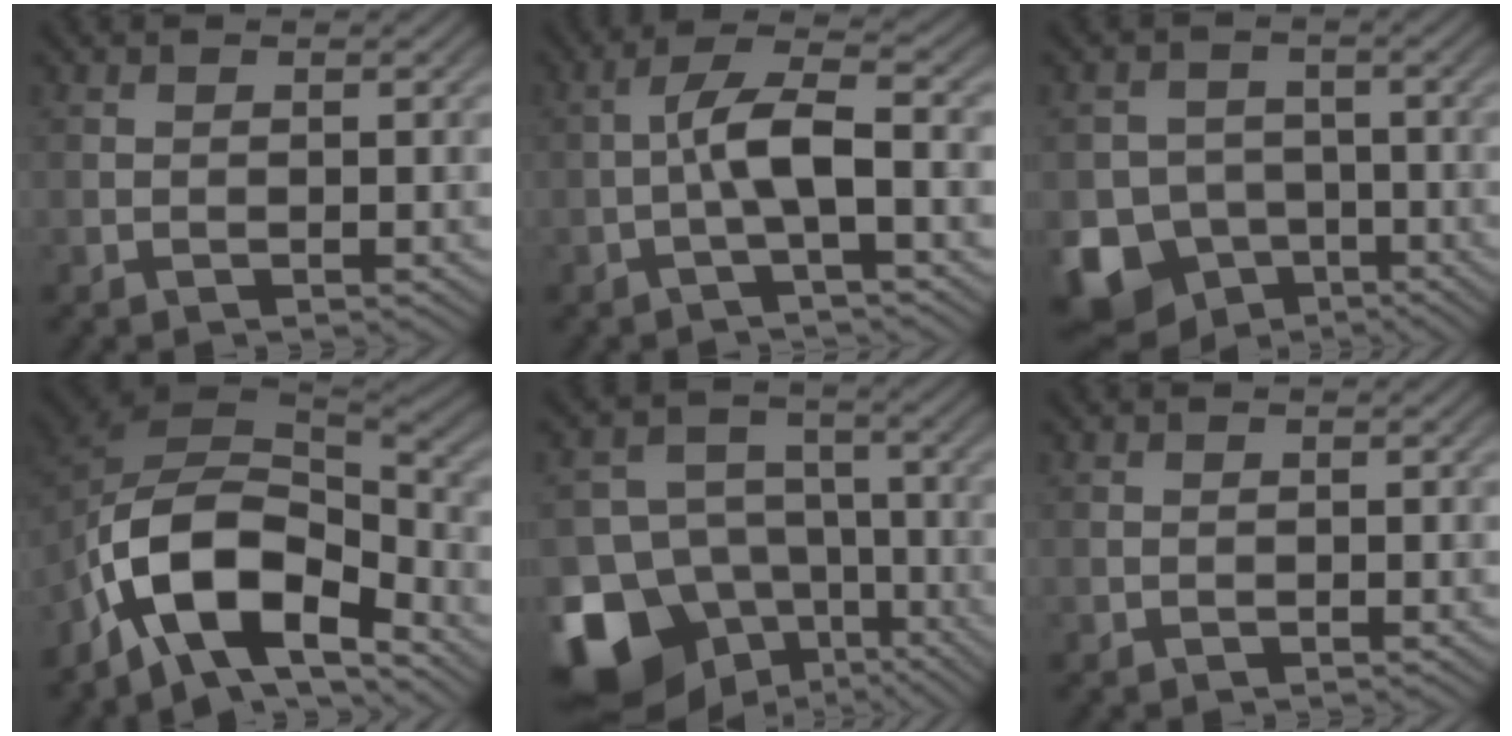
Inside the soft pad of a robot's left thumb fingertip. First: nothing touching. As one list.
[{"total": 5.4, "force": [-1.2, 1.2, 5.2], "torque": [-0.099, 0.019, -0.033]}, {"total": 10.1, "force": [-5.4, 8.1, 2.9], "torque": [-0.062, -0.028, -0.113]}, {"total": 13.4, "force": [-6.8, 6.8, 9.2], "torque": [-0.175, -0.017, -0.134]}, {"total": 16.8, "force": [-9.7, 12.2, 6.0], "torque": [-0.157, -0.049, -0.154]}, {"total": 0.0}]